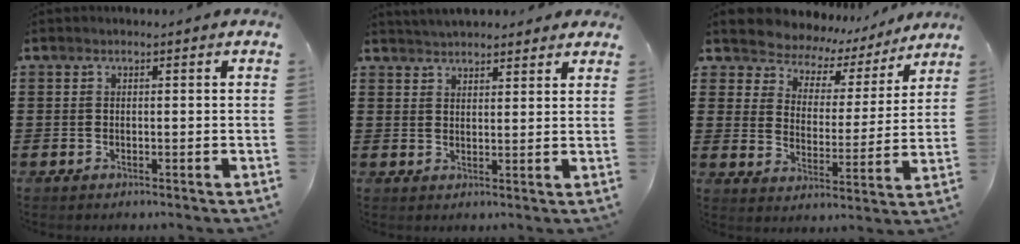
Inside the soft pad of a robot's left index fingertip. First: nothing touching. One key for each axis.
{"total": 3.4, "fx": 3.3, "fy": 0.7, "fz": 0.2, "tx": -0.013, "ty": -0.003, "tz": 0.063}
{"total": 5.4, "fx": 5.1, "fy": 1.9, "fz": 0.2, "tx": -0.041, "ty": -0.038, "tz": 0.085}